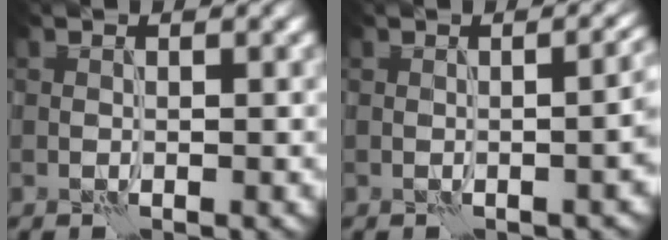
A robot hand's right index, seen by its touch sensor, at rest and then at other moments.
{"total": 4.5, "force": [-0.4, 2.0, 4.0], "torque": [-0.022, 0.007, 0.002]}